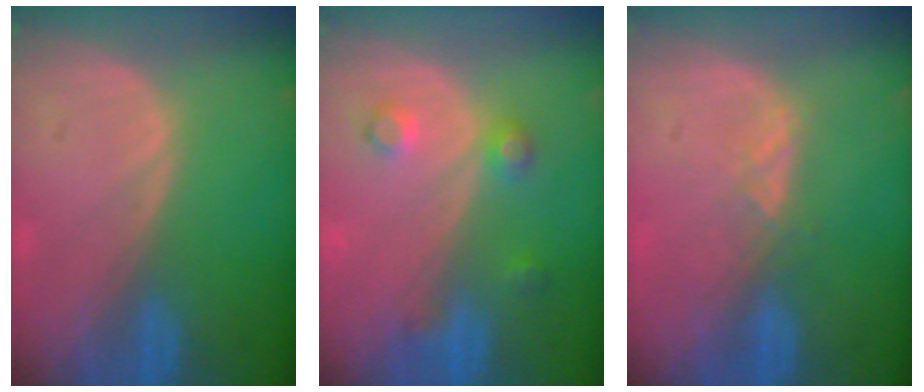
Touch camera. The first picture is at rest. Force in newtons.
{"total": 3.6, "press": 3.5, "slide": 0.1}
{"total": 2.0, "press": 1.9, "slide": 0.7}